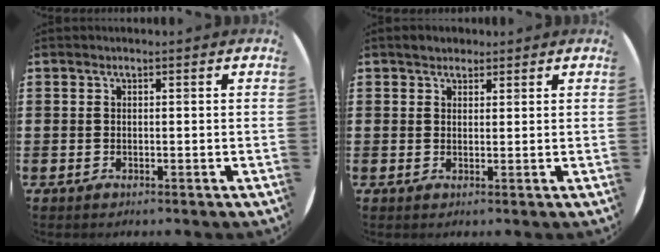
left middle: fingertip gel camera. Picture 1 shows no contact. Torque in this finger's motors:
{"motor_torque": [0.21, -0.19, 0.03, 0.03]}